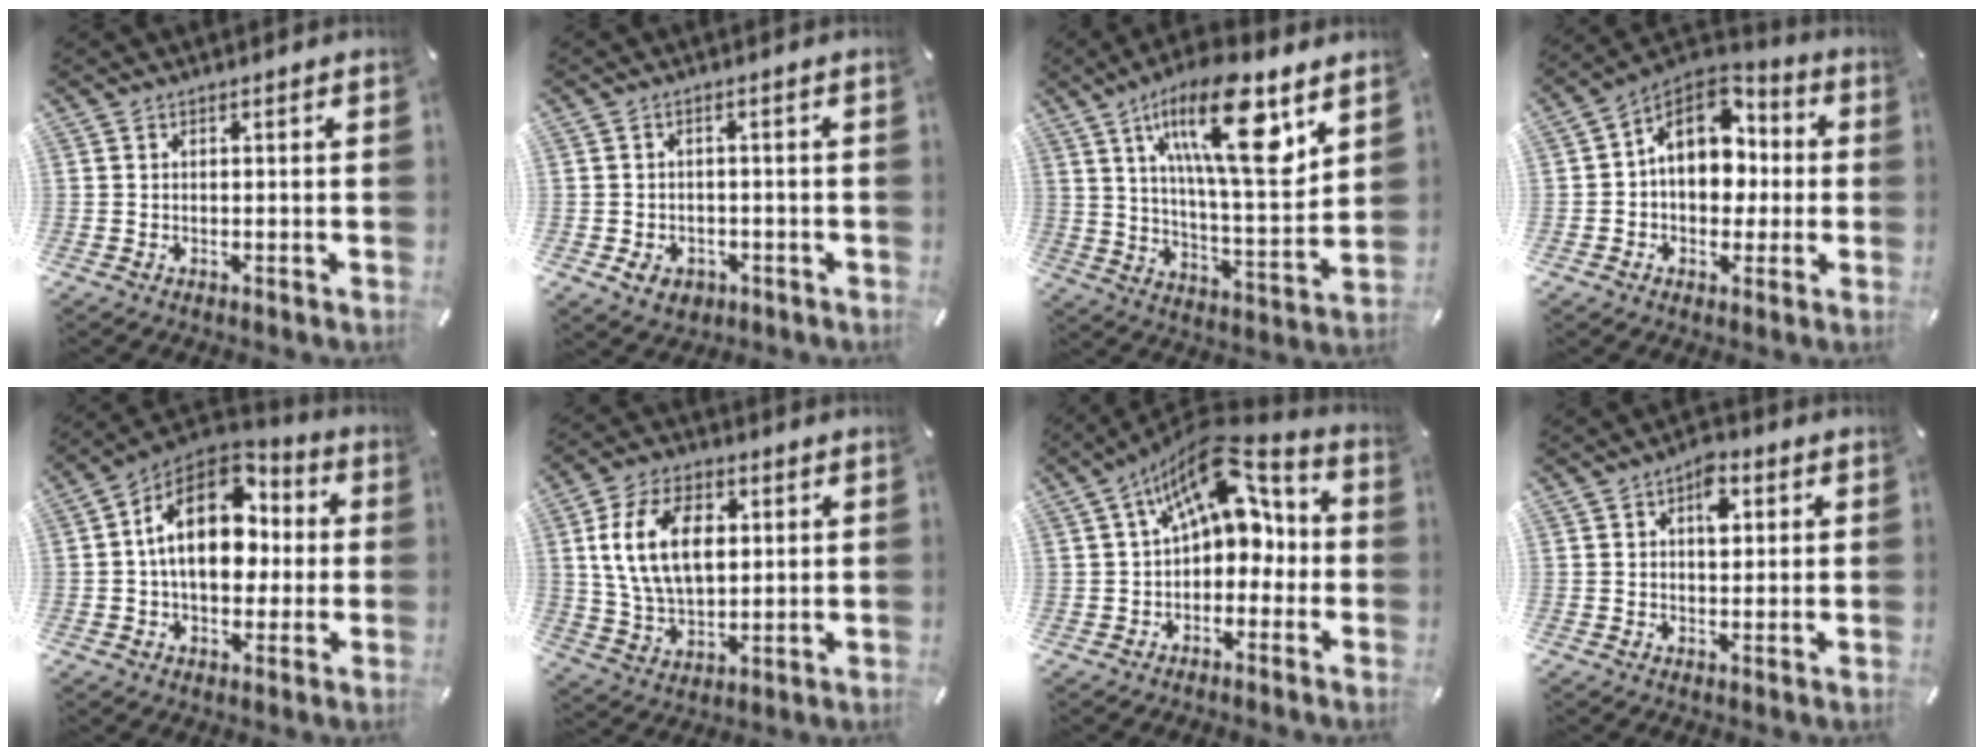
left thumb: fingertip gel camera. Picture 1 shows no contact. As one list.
[{"total": 4.4, "force": [-1.6, 3.6, 2.1], "torque": [-0.031, 0.003, -0.029]}, {"total": 21.4, "force": [11.4, 6.3, 16.9], "torque": [-0.283, -0.053, 0.175]}, {"total": 13.3, "force": [2.5, 10.1, 8.3], "torque": [-0.145, -0.007, 0.046]}, {"total": 18.1, "force": [3.3, 12.0, 13.1], "torque": [-0.241, -0.009, 0.054]}, {"total": 14.1, "force": [3.2, 9.7, 9.7], "torque": [-0.196, 0.010, 0.057]}, {"total": 15.9, "force": [7.2, 8.9, 11.0], "torque": [-0.168, -0.033, 0.127]}, {"total": 6.1, "force": [1.9, 3.7, 4.5], "torque": [-0.044, -0.008, 0.022]}]